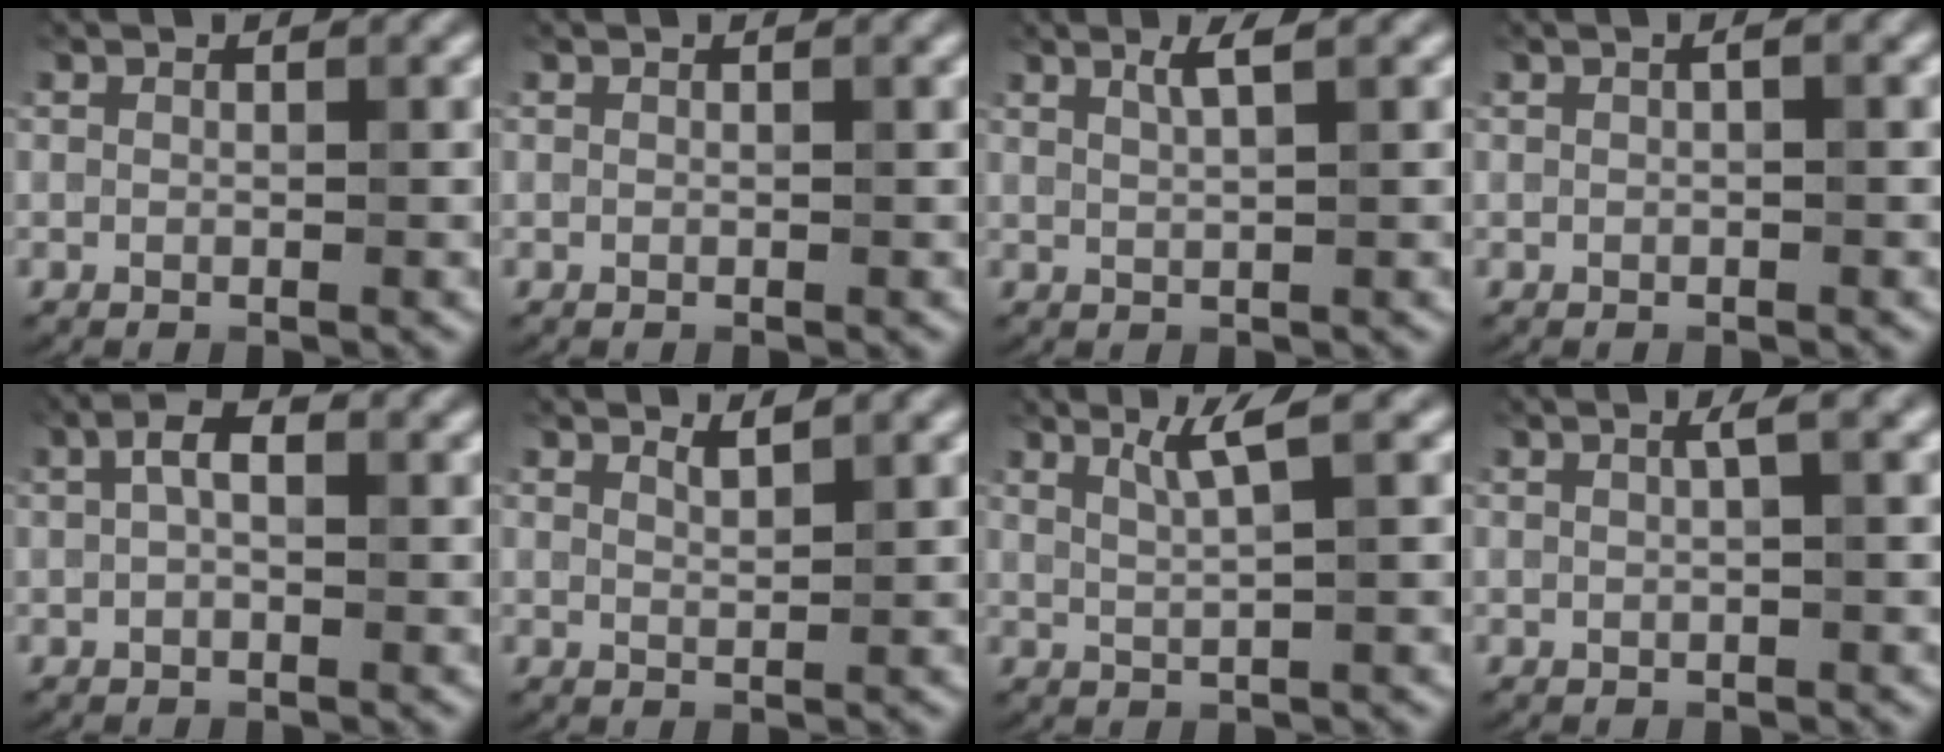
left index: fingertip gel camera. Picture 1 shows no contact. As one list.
[{"total": 0.0}, {"total": 2.0, "force": [1.1, 0.4, 1.6], "torque": [-0.024, 0.004, 0.016]}, {"total": 0.8, "force": [0.1, 0.1, 0.7], "torque": [-0.014, 0.002, 0.000]}, {"total": 2.4, "force": [0.4, 1.1, 2.1], "torque": [-0.040, 0.009, 0.002]}, {"total": 1.3, "force": [1.1, 0.3, 0.6], "torque": [-0.005, 0.000, 0.017]}, {"total": 2.6, "force": [1.4, 0.3, 2.2], "torque": [-0.038, 0.001, 0.028]}, {"total": 1.5, "force": [0.4, 0.4, 1.4], "torque": [-0.019, 0.010, 0.004]}]